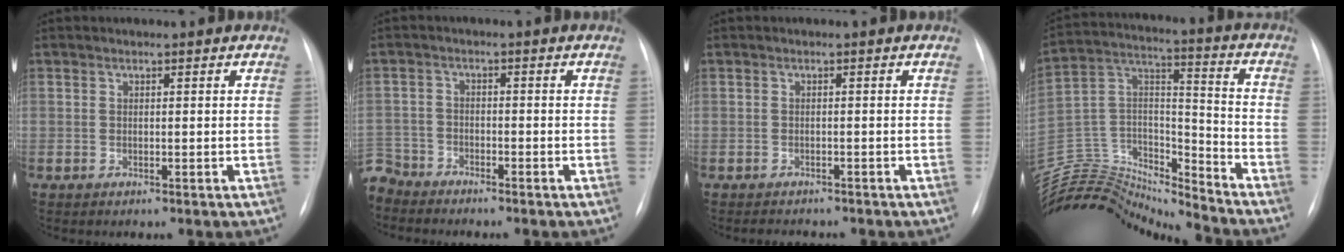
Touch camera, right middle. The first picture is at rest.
{"total": 6.0, "force": [-5.7, 1.9, 0.0], "torque": [0.006, -0.006, -0.113]}
{"total": 3.1, "force": [-2.7, 1.1, 0.8], "torque": [-0.012, -0.005, -0.033]}
{"total": 20.0, "force": [-19.7, 1.6, 3.0], "torque": [-0.052, 0.052, -0.342]}